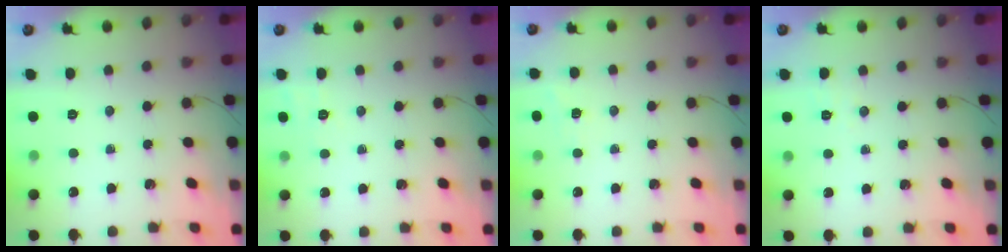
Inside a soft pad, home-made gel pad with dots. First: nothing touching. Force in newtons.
{"total": 2.6, "press": 1.9, "slide": 1.8}
{"total": 2.8, "press": 2.4, "slide": 1.6}
{"total": 2.1, "press": 1.6, "slide": 1.4}